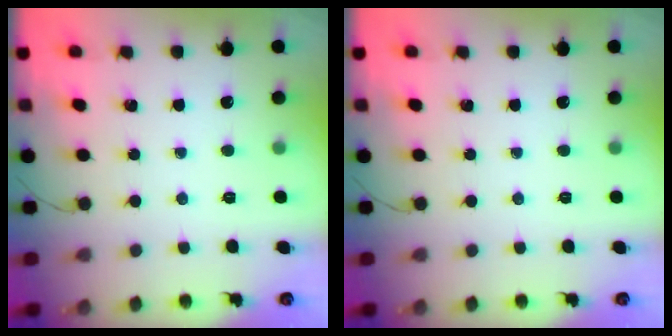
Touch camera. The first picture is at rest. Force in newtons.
{"total": 0.0}